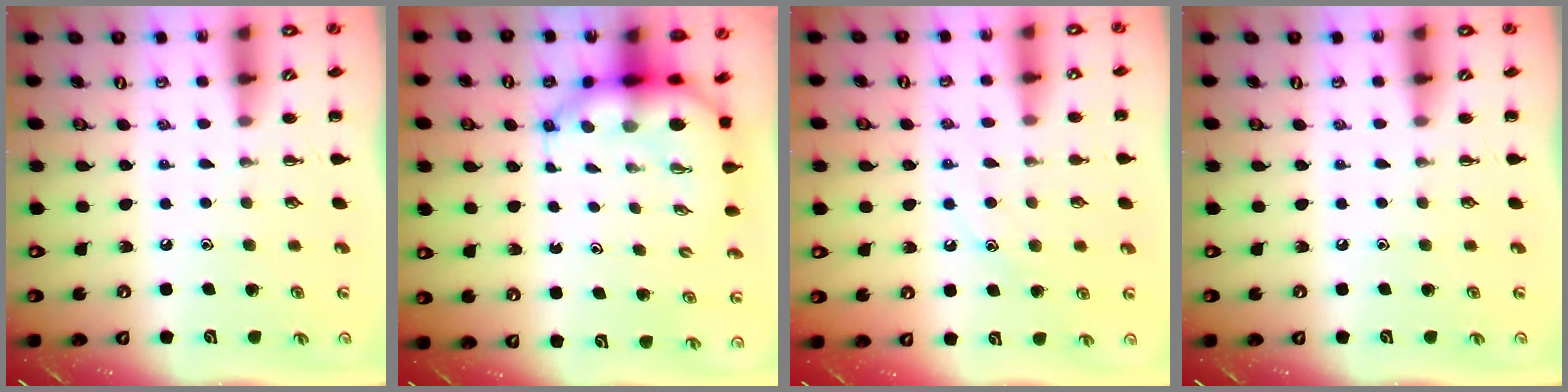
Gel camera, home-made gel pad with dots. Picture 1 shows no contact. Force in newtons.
{"total": 7.0, "press": 6.7, "slide": 2.0}
{"total": 9.2, "press": 9.1, "slide": 1.5}
{"total": 0.0}